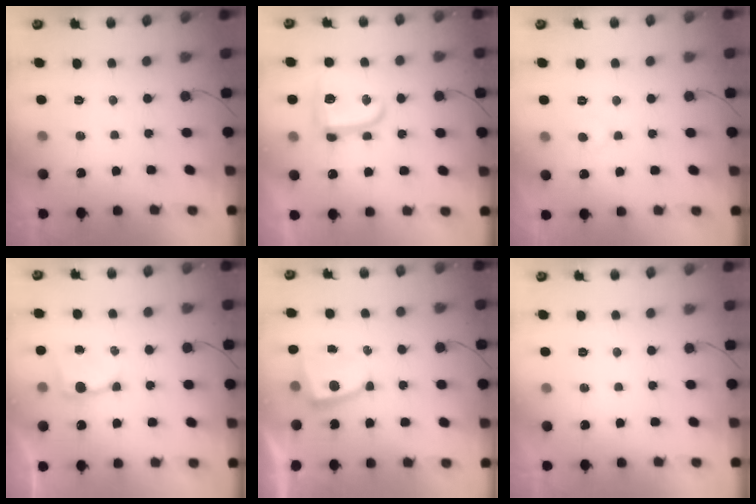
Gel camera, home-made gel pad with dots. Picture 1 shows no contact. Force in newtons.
{"total": 11.3, "press": 11.3, "slide": 0.4}
{"total": 4.6, "press": 4.6, "slide": 0.5}
{"total": 5.2, "press": 5.2, "slide": 0.7}
{"total": 4.7, "press": 4.6, "slide": 0.7}
{"total": 0.0}